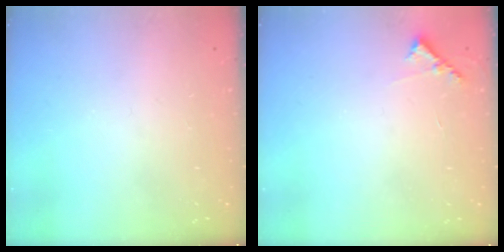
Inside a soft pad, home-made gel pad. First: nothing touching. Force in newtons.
{"total": 5.8, "press": 5.8, "slide": 0.5}